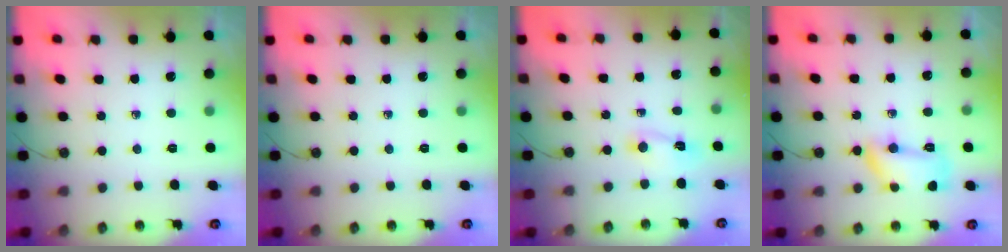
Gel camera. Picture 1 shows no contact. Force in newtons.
{"total": 0.0}
{"total": 2.1, "press": 2.1, "slide": 0.3}
{"total": 11.2, "press": 10.3, "slide": 4.5}